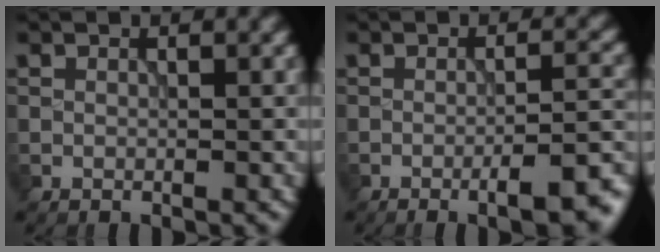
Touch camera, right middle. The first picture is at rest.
{"total": 6.4, "force": [-3.4, 1.6, 5.2], "torque": [-0.066, 0.001, -0.043]}